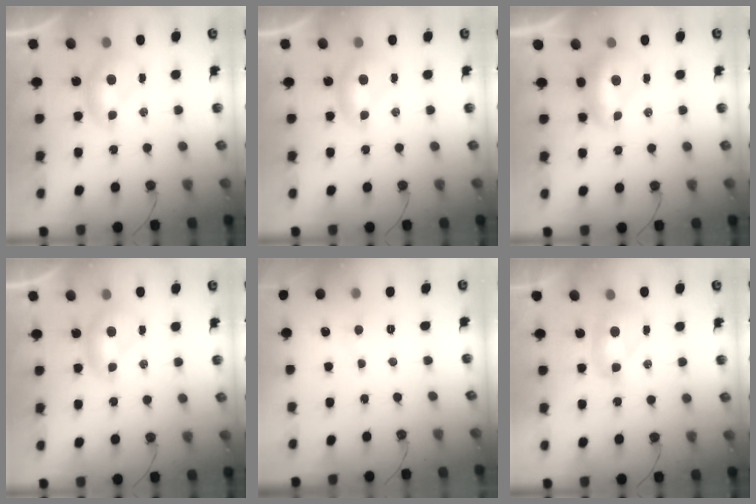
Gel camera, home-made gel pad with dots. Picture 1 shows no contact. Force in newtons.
{"total": 0.0}
{"total": 2.1, "press": 1.9, "slide": 0.9}
{"total": 0.0}
{"total": 1.9, "press": 1.7, "slide": 0.7}
{"total": 2.3, "press": 2.3, "slide": 0.2}